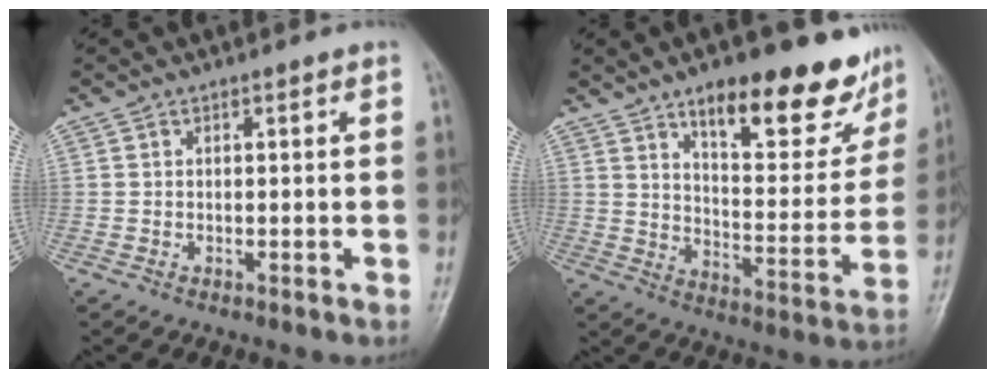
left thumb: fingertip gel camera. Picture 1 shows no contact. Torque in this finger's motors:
{"motor_torque": [0.57, 0.53, 1.44, -1.33, 0.11]}